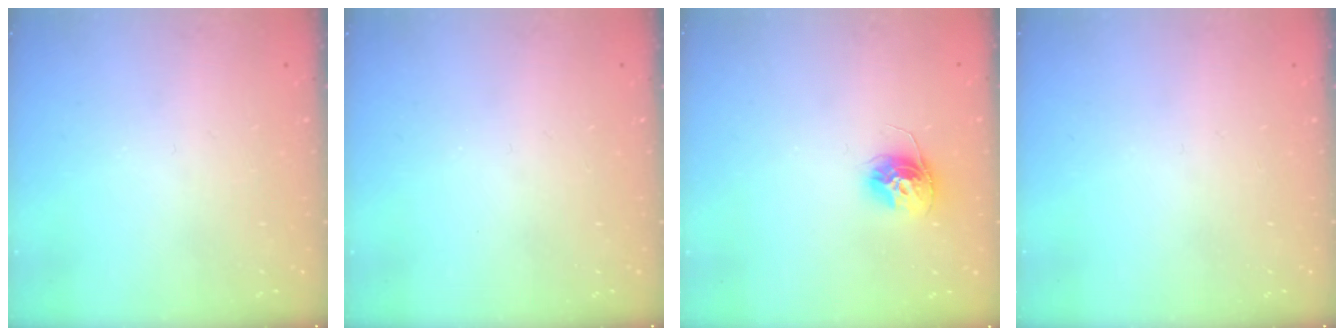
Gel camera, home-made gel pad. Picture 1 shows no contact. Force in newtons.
{"total": 0.0}
{"total": 11.4, "press": 11.4, "slide": 1.0}
{"total": 0.0}